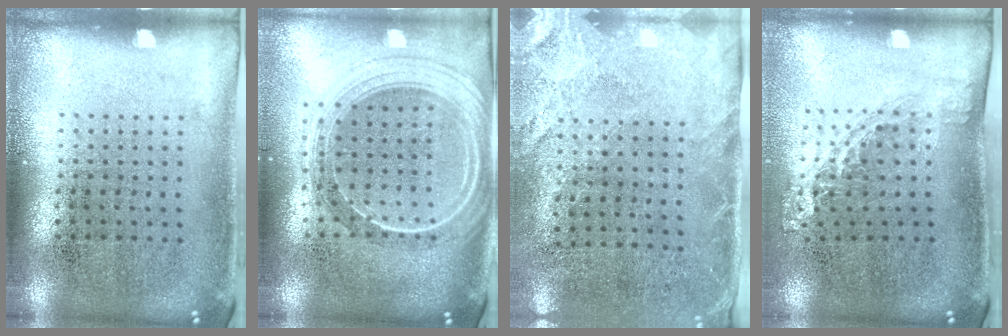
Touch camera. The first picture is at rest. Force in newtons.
{"total": 2.4, "press": 2.0, "slide": 1.2}
{"total": 2.6, "press": 2.0, "slide": 1.6}
{"total": 1.3, "press": 1.0, "slide": 0.9}